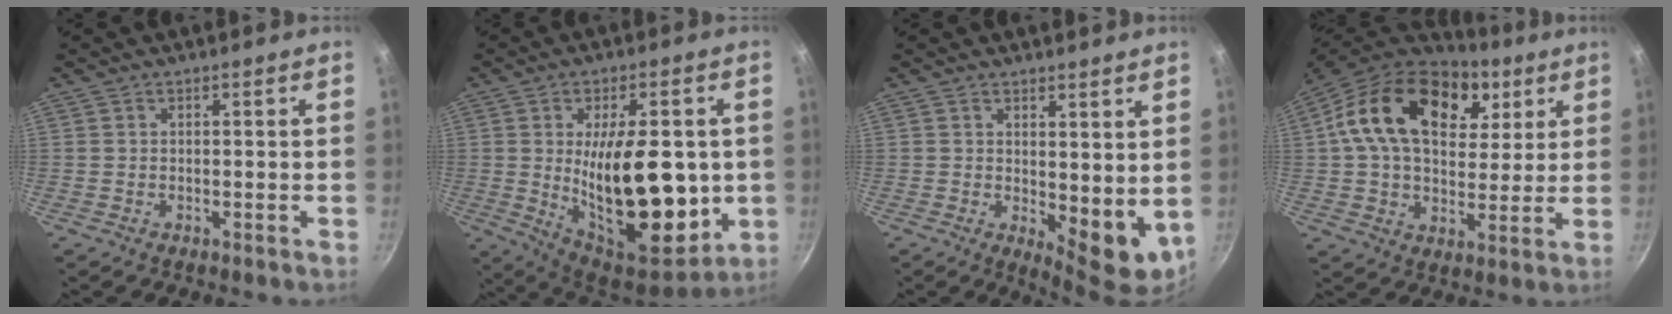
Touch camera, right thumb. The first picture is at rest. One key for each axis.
{"total": 23.4, "fx": -1.0, "fy": 11.1, "fz": 20.5, "tx": -0.284, "ty": -0.027, "tz": -0.004}
{"total": 8.7, "fx": 1.7, "fy": 4.0, "fz": 7.5, "tx": -0.090, "ty": -0.022, "tz": 0.033}
{"total": 23.5, "fx": 8.5, "fy": 15.5, "fz": 15.6, "tx": -0.248, "ty": -0.005, "tz": 0.128}